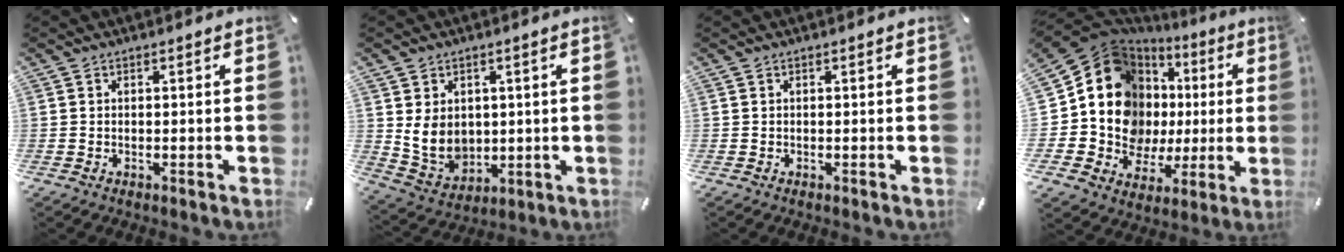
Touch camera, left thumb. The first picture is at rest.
{"total": 8.7, "force": [1.8, 7.4, 4.2], "torque": [-0.094, -0.013, 0.035]}
{"total": 0.0}
{"total": 17.8, "force": [4.1, 14.9, 8.9], "torque": [-0.165, -0.048, 0.091]}